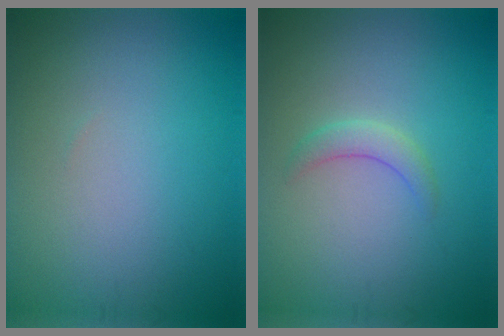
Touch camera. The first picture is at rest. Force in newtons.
{"total": 1.7, "press": 1.7, "slide": 0.0}